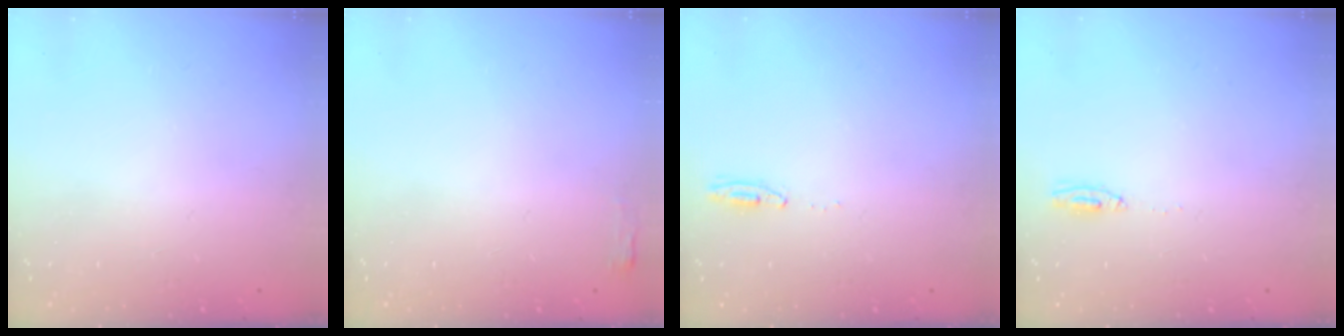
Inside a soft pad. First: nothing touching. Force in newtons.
{"total": 2.7, "press": 2.6, "slide": 0.8}
{"total": 4.1, "press": 3.1, "slide": 2.6}
{"total": 4.8, "press": 2.7, "slide": 4.0}